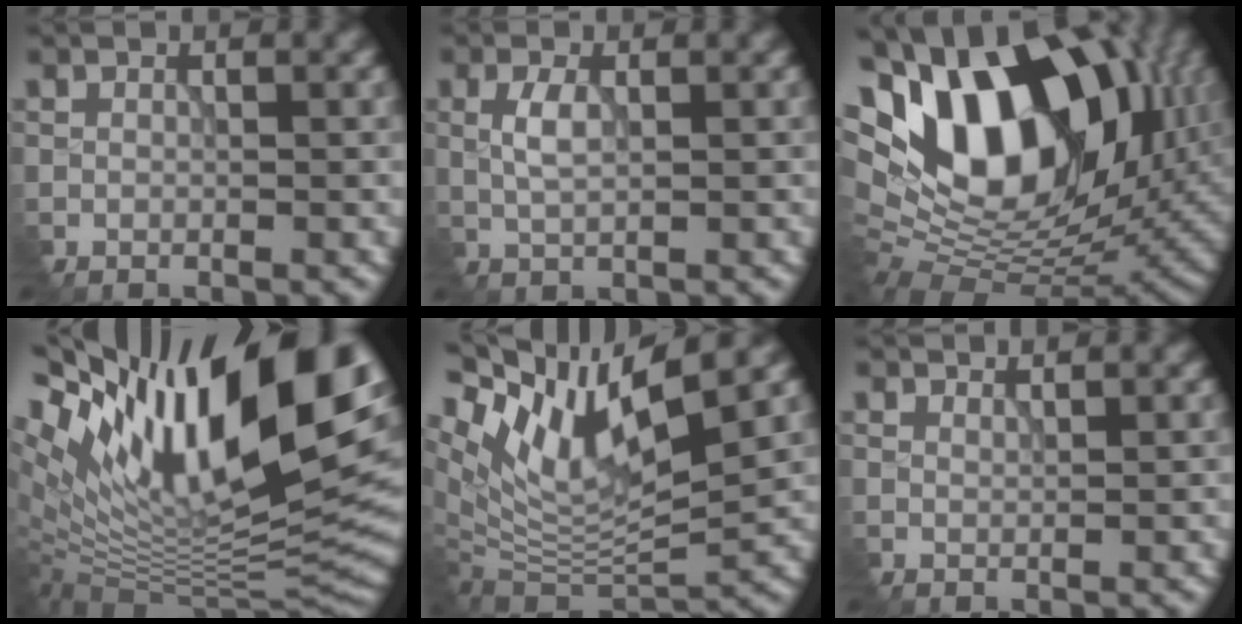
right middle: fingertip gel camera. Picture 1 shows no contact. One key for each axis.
{"total": 2.1, "fx": -0.1, "fy": 0.9, "fz": 1.8, "tx": -0.045, "ty": 0.002, "tz": 0.004}
{"total": 18.5, "fx": 4.5, "fy": 10.8, "fz": 14.3, "tx": -0.250, "ty": 0.034, "tz": 0.066}
{"total": 18.7, "fx": 7.2, "fy": 7.7, "fz": 15.5, "tx": -0.263, "ty": 0.020, "tz": 0.136}
{"total": 11.3, "fx": 5.0, "fy": 4.9, "fz": 8.8, "tx": -0.187, "ty": 0.015, "tz": 0.094}
{"total": 1.8, "fx": 1.7, "fy": 0.4, "fz": 0.2, "tx": -0.006, "ty": 0.003, "tz": 0.027}